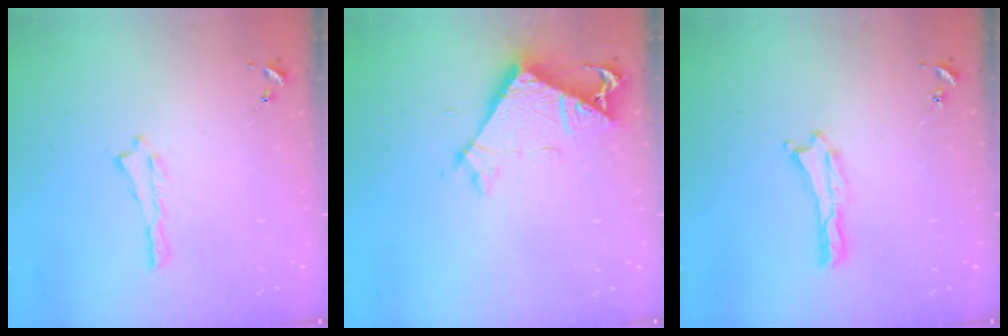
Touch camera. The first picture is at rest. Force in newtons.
{"total": 6.8, "press": 6.8, "slide": 0.6}
{"total": 0.0}